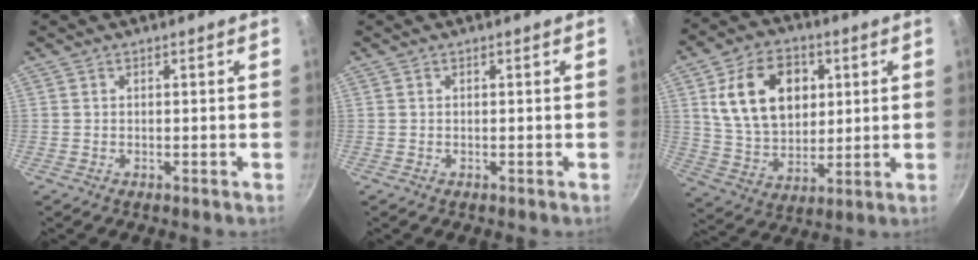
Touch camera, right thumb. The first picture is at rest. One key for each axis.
{"total": 0.0}
{"total": 17.3, "fx": 4.9, "fy": 12.1, "fz": 11.4, "tx": -0.167, "ty": -0.010, "tz": 0.091}